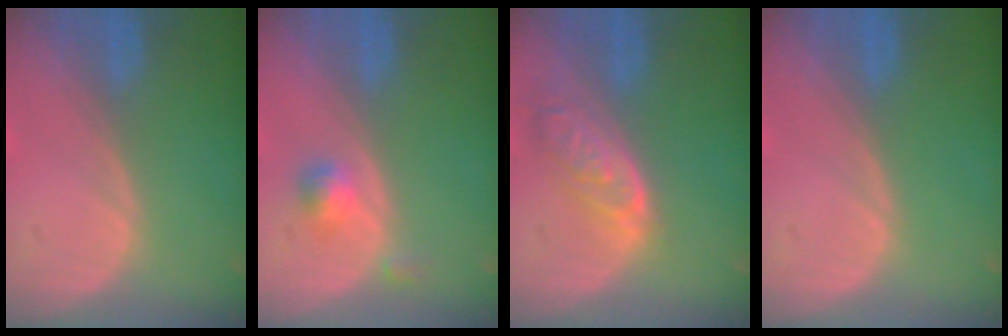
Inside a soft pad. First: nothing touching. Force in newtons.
{"total": 2.6, "press": 2.4, "slide": 1.1}
{"total": 6.4, "press": 5.8, "slide": 2.7}
{"total": 0.0}